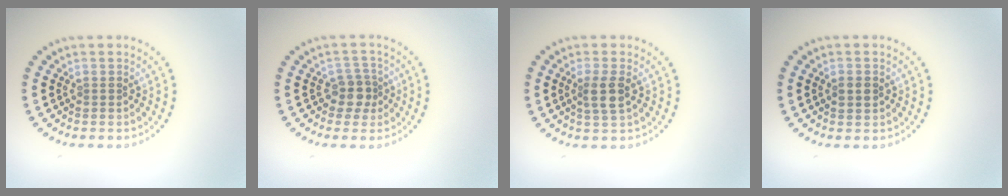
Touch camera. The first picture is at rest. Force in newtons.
{"total": 2.3, "press": 1.9, "slide": 1.2}
{"total": 2.3, "press": 2.0, "slide": 1.0}
{"total": 1.4, "press": 1.4, "slide": 0.1}